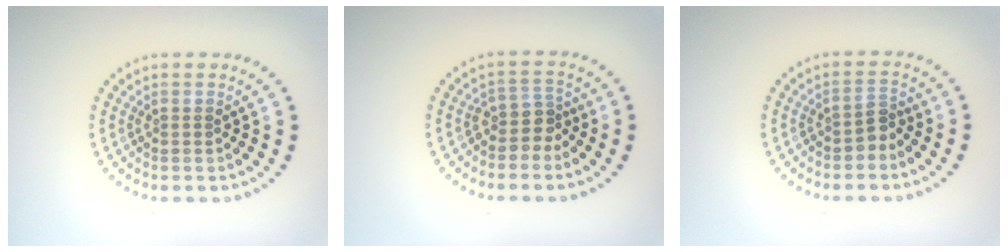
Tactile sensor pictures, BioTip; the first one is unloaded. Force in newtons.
{"total": 2.3, "press": 1.7, "slide": 1.6}
{"total": 1.4, "press": 1.1, "slide": 0.8}